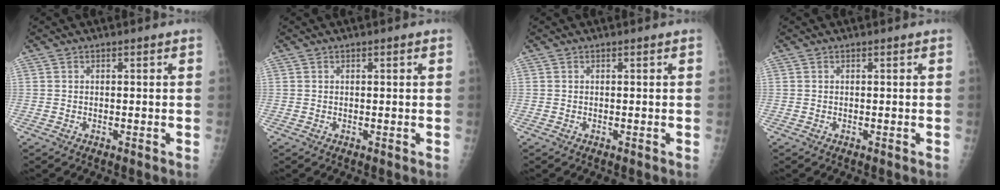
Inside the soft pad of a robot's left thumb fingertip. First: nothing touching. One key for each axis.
{"total": 0.6, "fx": 0.2, "fy": 0.2, "fz": 0.5, "tx": -0.008, "ty": 0.002, "tz": 0.003}
{"total": 0.0}
{"total": 0.0}